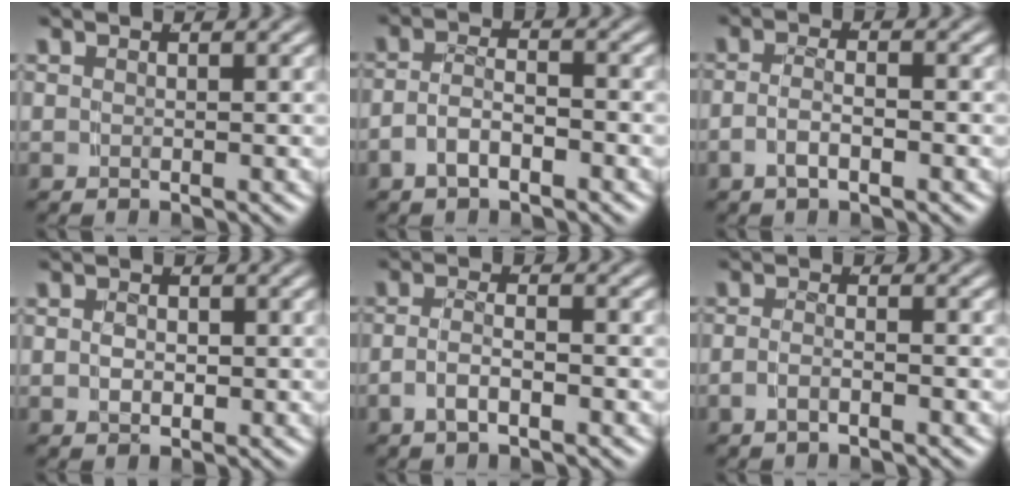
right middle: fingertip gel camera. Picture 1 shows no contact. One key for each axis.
{"total": 3.2, "fx": -1.9, "fy": 1.6, "fz": 2.0, "tx": -0.036, "ty": -0.007, "tz": -0.030}
{"total": 2.3, "fx": -1.3, "fy": 0.7, "fz": 1.8, "tx": -0.035, "ty": -0.007, "tz": -0.021}
{"total": 1.3, "fx": -0.2, "fy": 0.8, "fz": 1.0, "tx": -0.021, "ty": -0.006, "tz": 0.002}
{"total": 2.6, "fx": -1.4, "fy": 0.9, "fz": 2.0, "tx": -0.038, "ty": -0.007, "tz": -0.022}
{"total": 1.8, "fx": -1.3, "fy": 0.2, "fz": 1.2, "tx": -0.028, "ty": -0.005, "tz": -0.021}